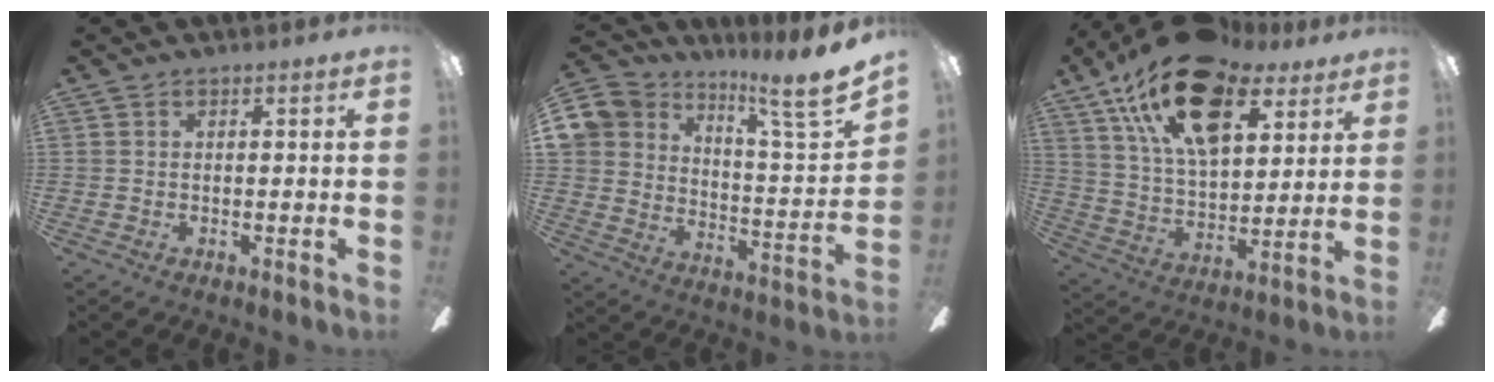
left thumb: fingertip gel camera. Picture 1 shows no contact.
{"total": 14.8, "force": [11.1, 5.6, 8.1], "torque": [-0.130, -0.075, 0.191]}
{"total": 23.6, "force": [13.4, 12.1, 15.2], "torque": [-0.279, -0.060, 0.232]}